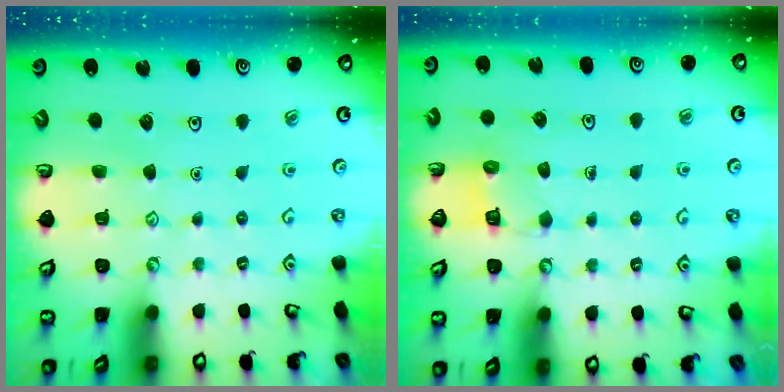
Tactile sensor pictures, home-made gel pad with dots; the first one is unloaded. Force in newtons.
{"total": 5.7, "press": 5.7, "slide": 0.3}